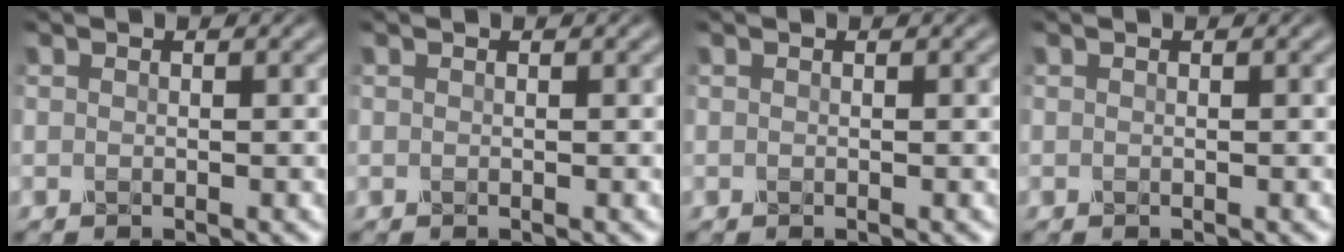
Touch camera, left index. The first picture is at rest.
{"total": 0.0}
{"total": 0.0}
{"total": 0.0}